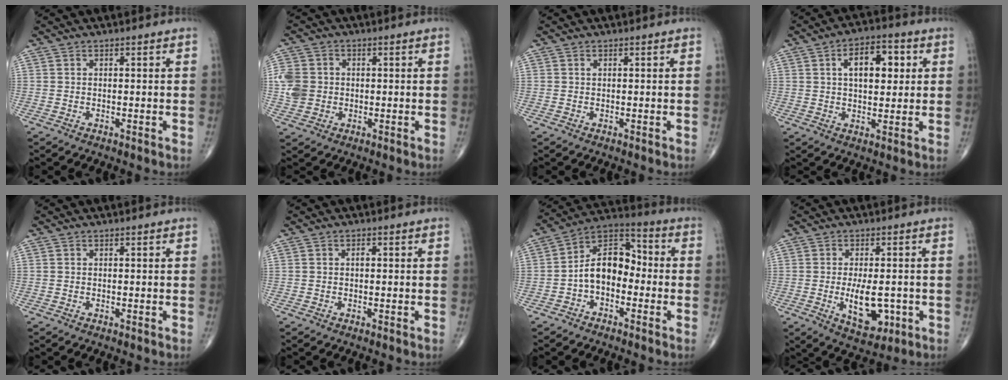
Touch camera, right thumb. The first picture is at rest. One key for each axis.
{"total": 6.9, "fx": 0.0, "fy": 6.0, "fz": 3.4, "tx": -0.065, "ty": 0.007, "tz": 0.000}
{"total": 0.0}
{"total": 9.9, "fx": 2.6, "fy": 5.3, "fz": 8.0, "tx": -0.092, "ty": 0.004, "tz": 0.037}
{"total": 0.0}
{"total": 0.8, "fx": 0.0, "fy": 0.5, "fz": 0.6, "tx": -0.008, "ty": 0.001, "tz": -0.002}
{"total": 11.0, "fx": -2.1, "fy": 7.3, "fz": 8.0, "tx": -0.109, "ty": 0.045, "tz": -0.054}
{"total": 9.0, "fx": -1.9, "fy": 4.4, "fz": 7.6, "tx": -0.108, "ty": -0.008, "tz": -0.018}